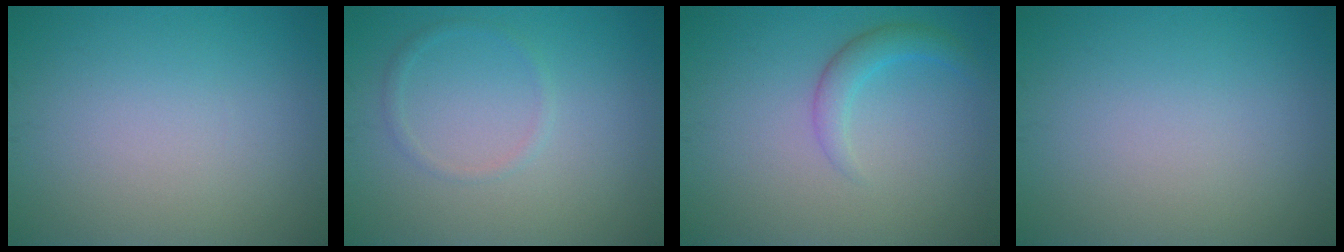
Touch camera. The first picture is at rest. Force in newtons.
{"total": 1.0, "press": 1.0, "slide": 0.1}
{"total": 2.2, "press": 2.2, "slide": 0.0}
{"total": 0.0}